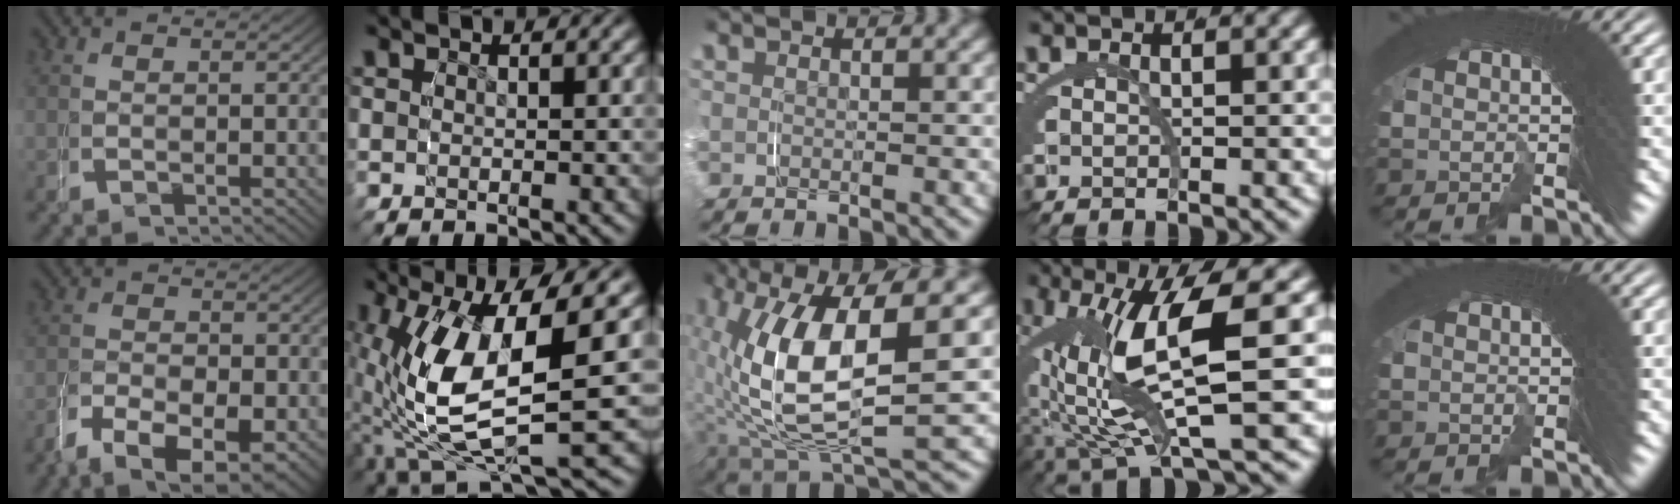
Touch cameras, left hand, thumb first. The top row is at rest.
{"thumb": {"total": 6.7, "force": [-3.4, 4.3, 3.9], "torque": [-0.073, -0.040, -0.041]}, "index": {"total": 13.1, "force": [-1.3, 6.8, 11.1], "torque": [-0.226, -0.035, 0.001]}, "middle": {"total": 11.9, "force": [0.1, 5.1, 10.8], "torque": [-0.219, -0.021, 0.020]}, "ring": {"total": 11.0, "force": [0.7, 3.4, 10.5], "torque": [-0.170, 0.013, 0.018]}}